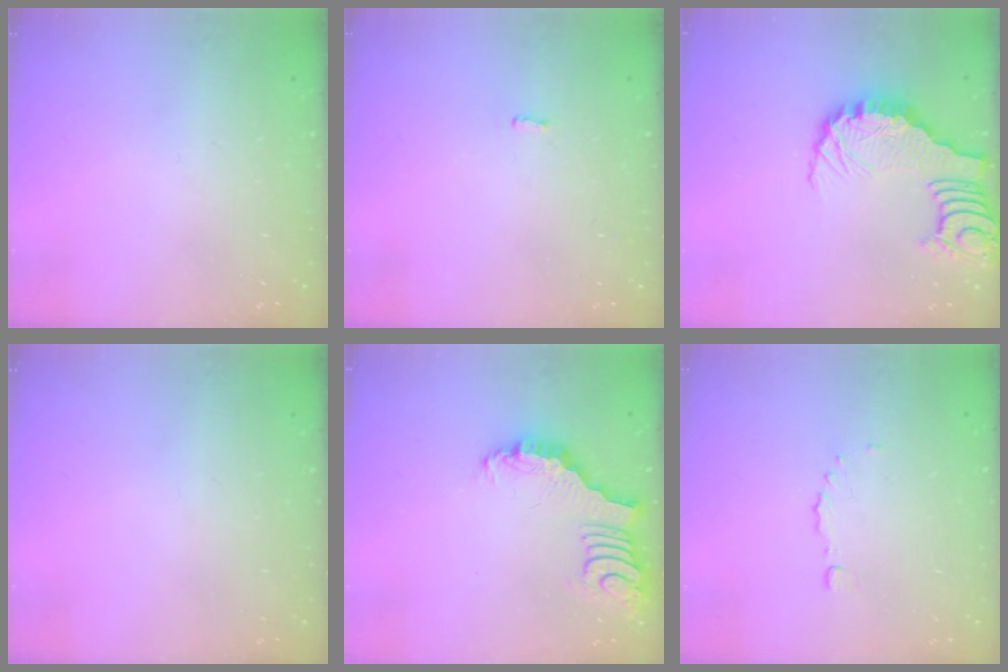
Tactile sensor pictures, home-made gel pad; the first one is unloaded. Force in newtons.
{"total": 1.6, "press": 1.6, "slide": 0.2}
{"total": 8.8, "press": 8.8, "slide": 1.2}
{"total": 0.0}
{"total": 3.4, "press": 3.4, "slide": 0.5}
{"total": 1.7, "press": 1.5, "slide": 0.7}